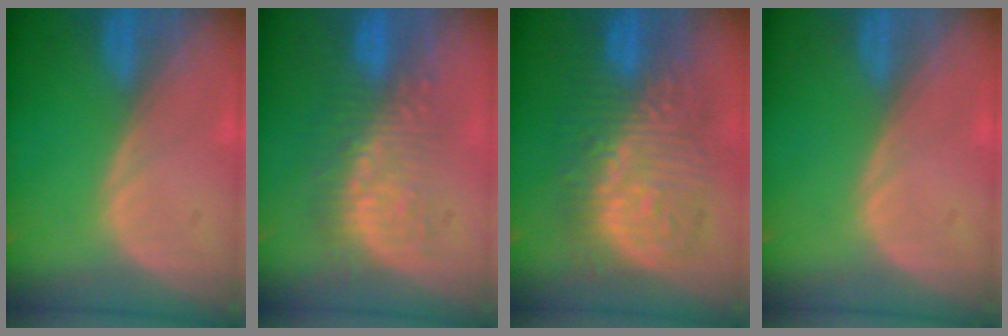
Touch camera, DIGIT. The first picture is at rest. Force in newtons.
{"total": 8.9, "press": 8.7, "slide": 2.0}
{"total": 13.1, "press": 13.1, "slide": 1.2}
{"total": 0.0}